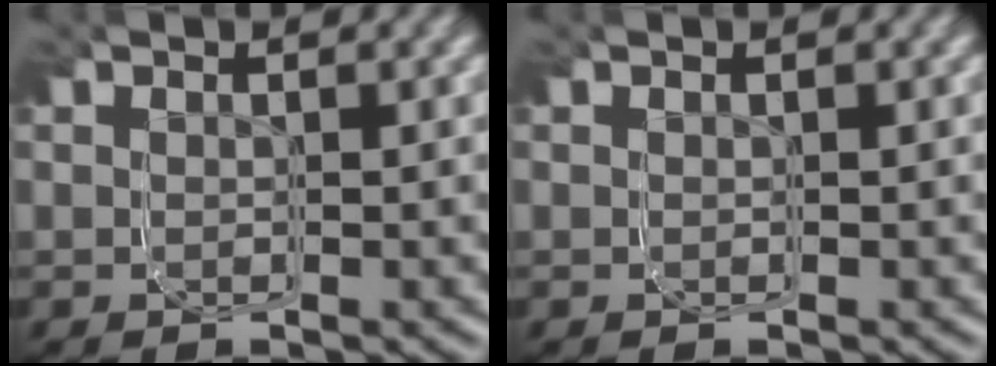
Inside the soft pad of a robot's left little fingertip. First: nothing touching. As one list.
[{"total": 0.0}]